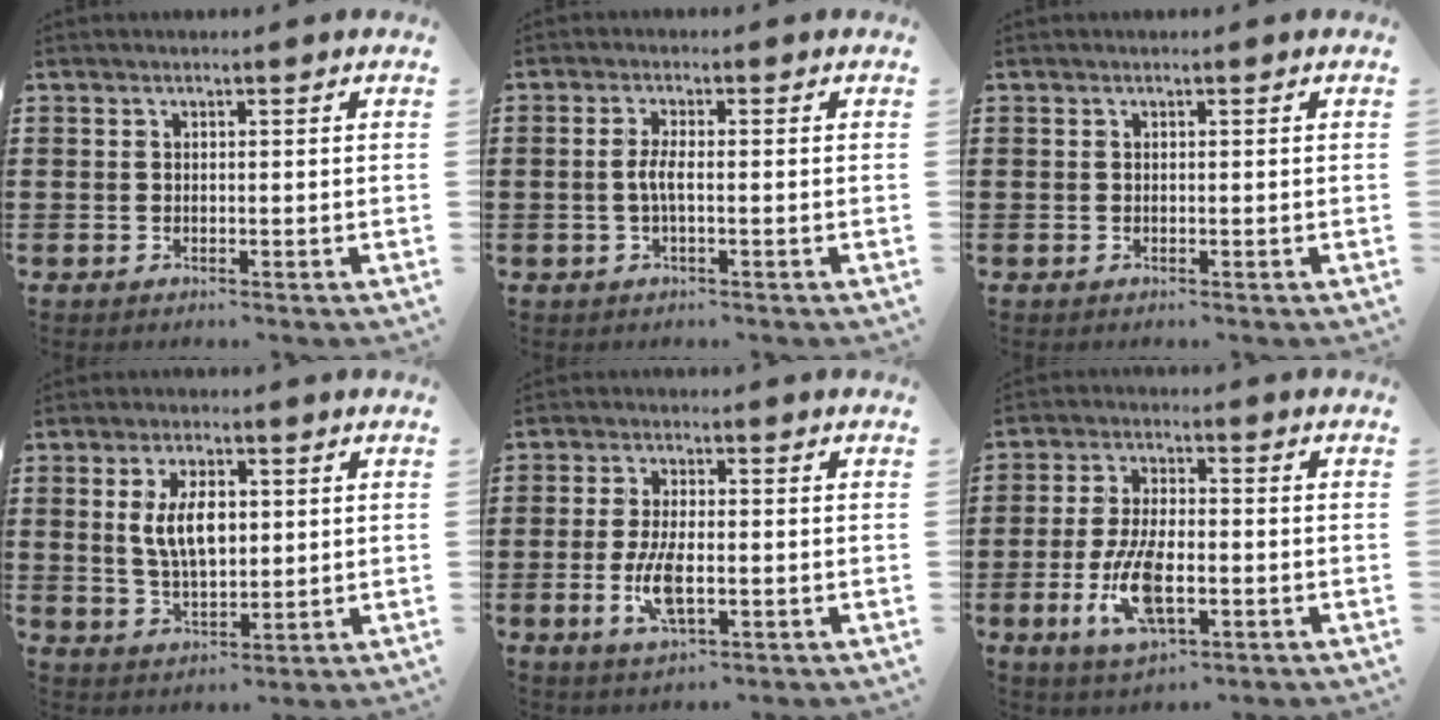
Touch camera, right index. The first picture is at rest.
{"total": 2.8, "force": [-0.5, 0.4, 2.7], "torque": [-0.064, -0.005, -0.015]}
{"total": 0.0}
{"total": 7.2, "force": [1.2, 3.5, 6.2], "torque": [-0.118, 0.007, 0.019]}
{"total": 6.7, "force": [-1.4, 2.6, 6.0], "torque": [-0.129, -0.006, -0.028]}
{"total": 9.8, "force": [-2.9, 4.1, 8.4], "torque": [-0.191, -0.017, -0.052]}